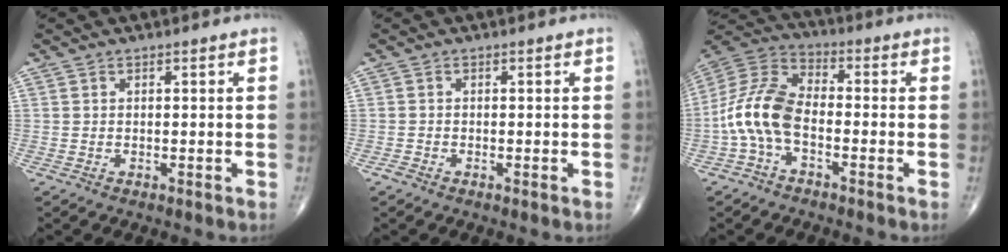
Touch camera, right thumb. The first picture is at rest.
{"total": 0.9, "force": [-0.7, 0.3, 0.5], "torque": [-0.012, -0.002, -0.017]}
{"total": 11.8, "force": [-3.1, 6.4, 9.4], "torque": [-0.196, 0.037, -0.073]}